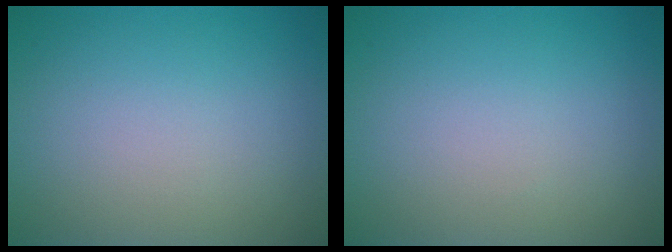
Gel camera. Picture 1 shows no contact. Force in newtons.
{"total": 0.0}